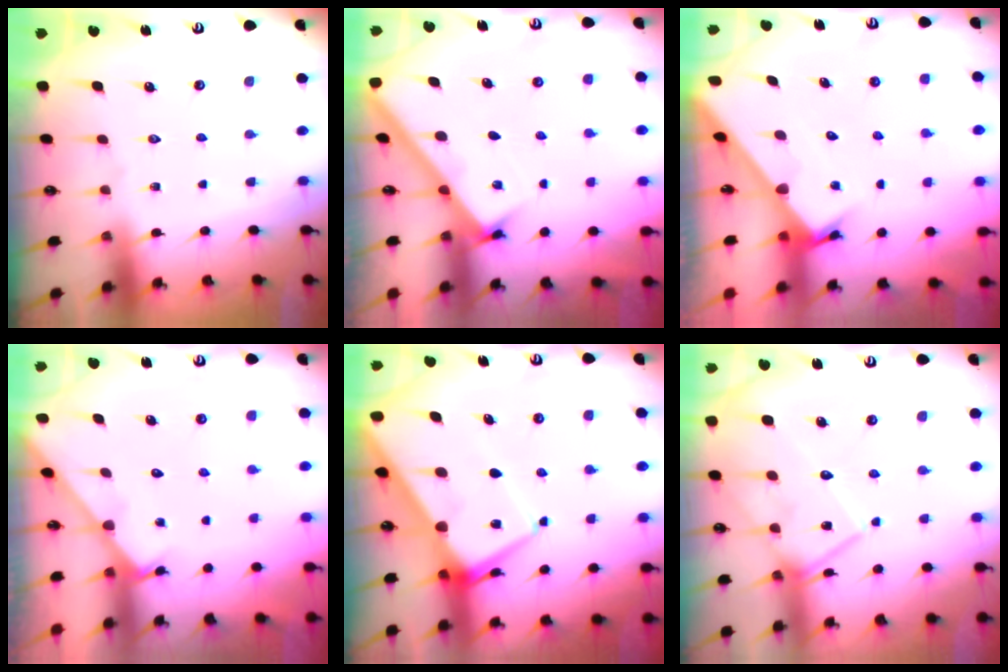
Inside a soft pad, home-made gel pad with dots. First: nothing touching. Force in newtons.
{"total": 2.7, "press": 2.6, "slide": 0.3}
{"total": 2.2, "press": 2.2, "slide": 0.1}
{"total": 1.1, "press": 1.1, "slide": 0.1}
{"total": 10.4, "press": 10.3, "slide": 1.0}
{"total": 14.5, "press": 14.5, "slide": 1.0}